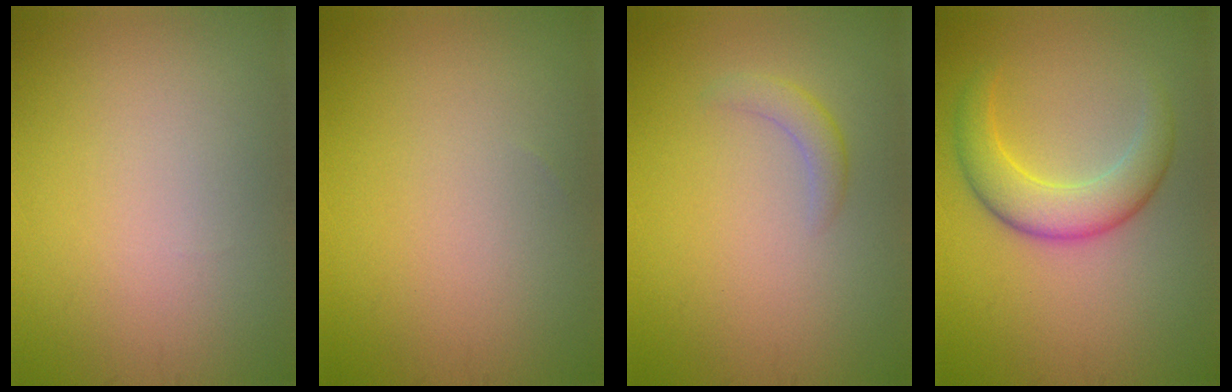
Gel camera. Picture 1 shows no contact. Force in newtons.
{"total": 0.0}
{"total": 1.5, "press": 1.5, "slide": 0.1}
{"total": 3.8, "press": 3.8, "slide": 0.0}